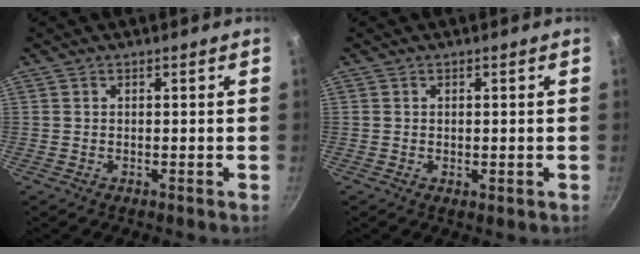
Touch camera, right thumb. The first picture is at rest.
{"total": 1.0, "force": [0.0, 0.6, 0.8], "torque": [-0.009, -0.003, -0.001]}